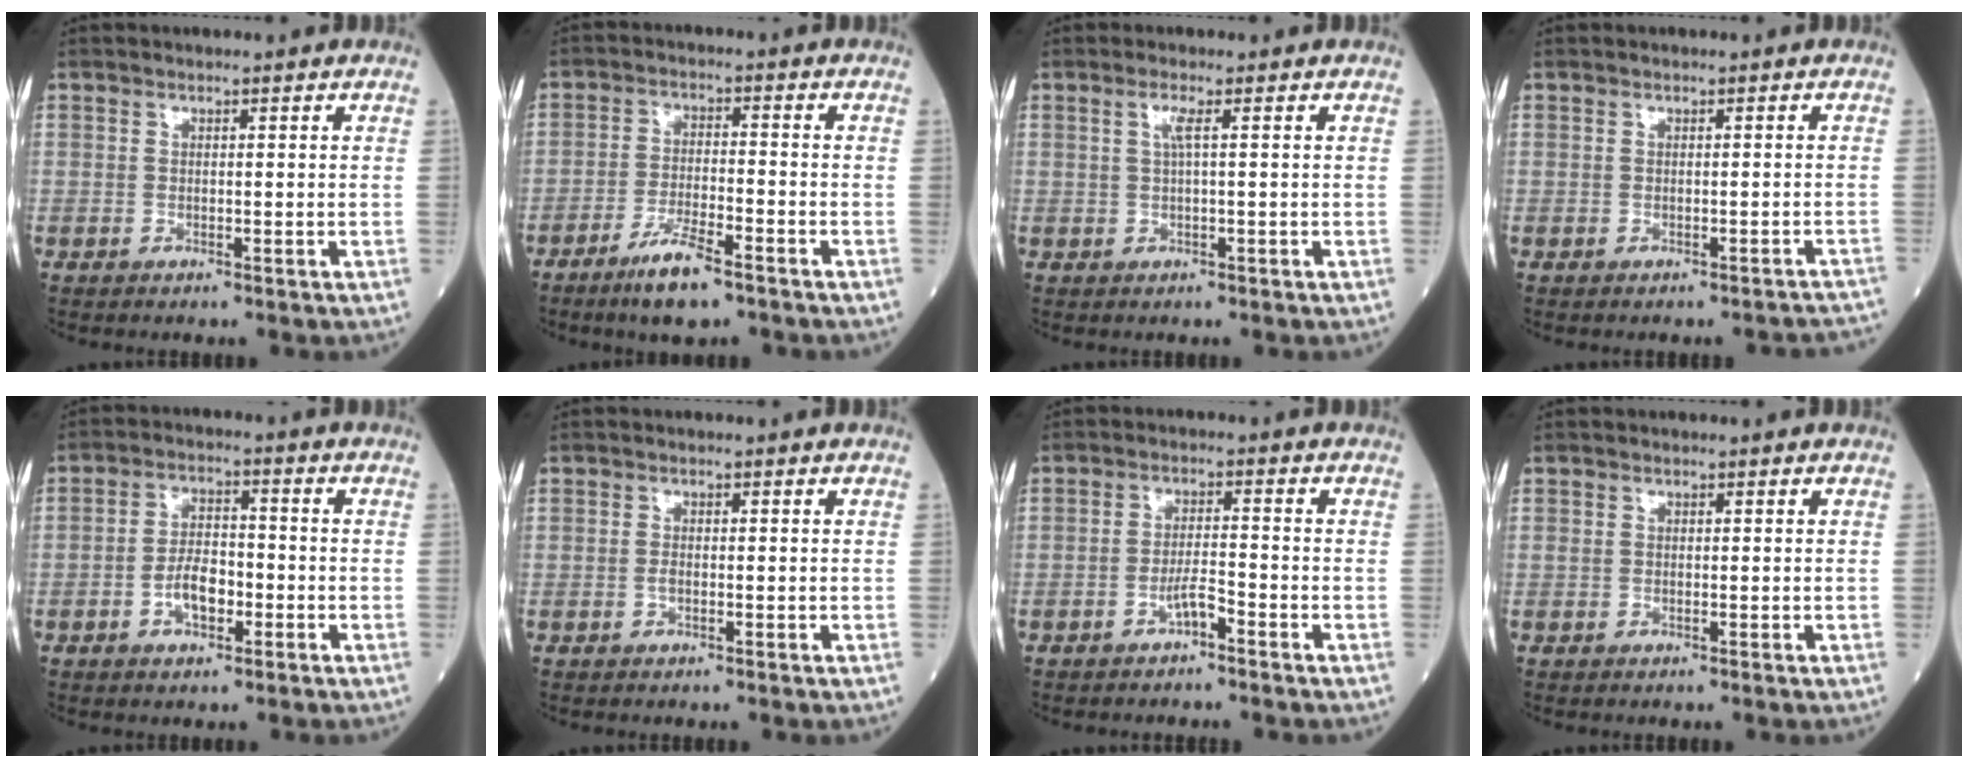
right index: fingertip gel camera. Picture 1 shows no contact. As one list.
[{"total": 7.2, "force": [-5.0, 1.0, 5.1], "torque": [-0.099, -0.010, -0.089]}, {"total": 1.6, "force": [0.4, -0.2, 1.6], "torque": [-0.036, 0.003, 0.007]}, {"total": 4.5, "force": [-4.3, 0.8, 0.8], "torque": [0.002, -0.004, -0.039]}, {"total": 5.4, "force": [-2.1, 2.5, 4.3], "torque": [-0.083, 0.010, -0.038]}, {"total": 0.8, "force": [-0.2, 0.3, 0.7], "torque": [-0.016, 0.001, -0.003]}, {"total": 2.7, "force": [-1.8, 0.3, 2.0], "torque": [-0.034, 0.003, -0.033]}, {"total": 0.0}]